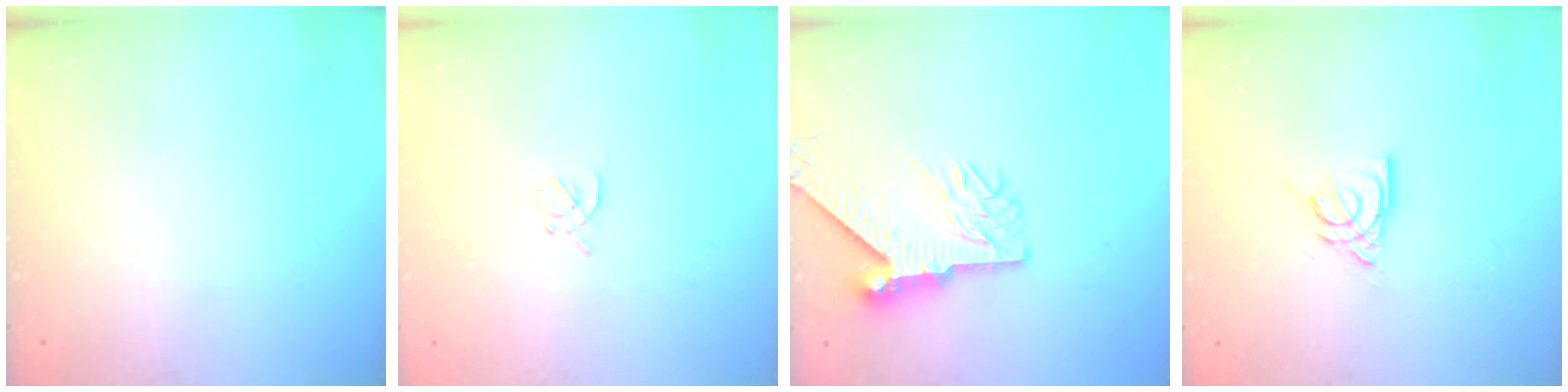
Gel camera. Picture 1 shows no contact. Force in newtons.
{"total": 1.4, "press": 1.3, "slide": 0.5}
{"total": 10.2, "press": 10.1, "slide": 1.6}
{"total": 9.2, "press": 9.1, "slide": 0.8}